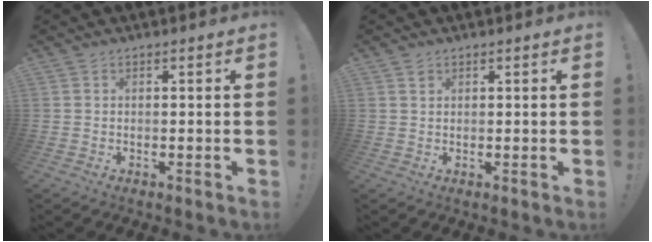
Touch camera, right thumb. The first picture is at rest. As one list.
[{"total": 1.0, "force": [0.6, 0.7, 0.3], "torque": [-0.003, 0.000, 0.011]}]